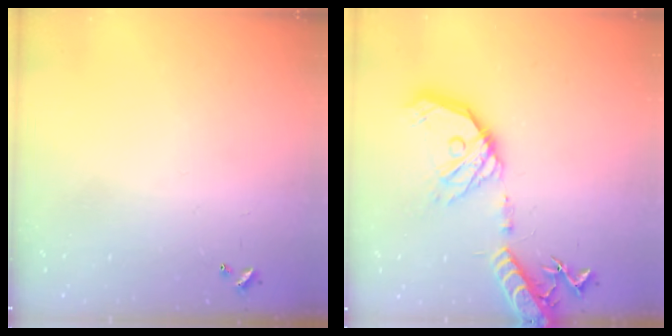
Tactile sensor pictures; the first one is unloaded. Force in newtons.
{"total": 22.7, "press": 22.4, "slide": 3.8}